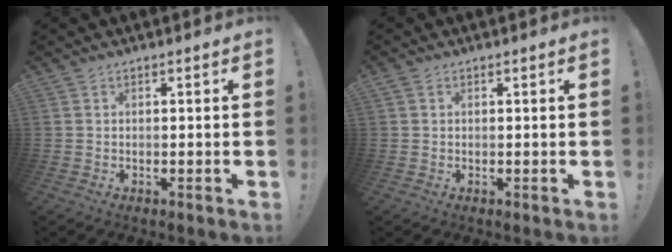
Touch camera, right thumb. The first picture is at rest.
{"total": 0.8, "force": [0.5, 0.7, 0.1], "torque": [0.003, 0.000, 0.007]}